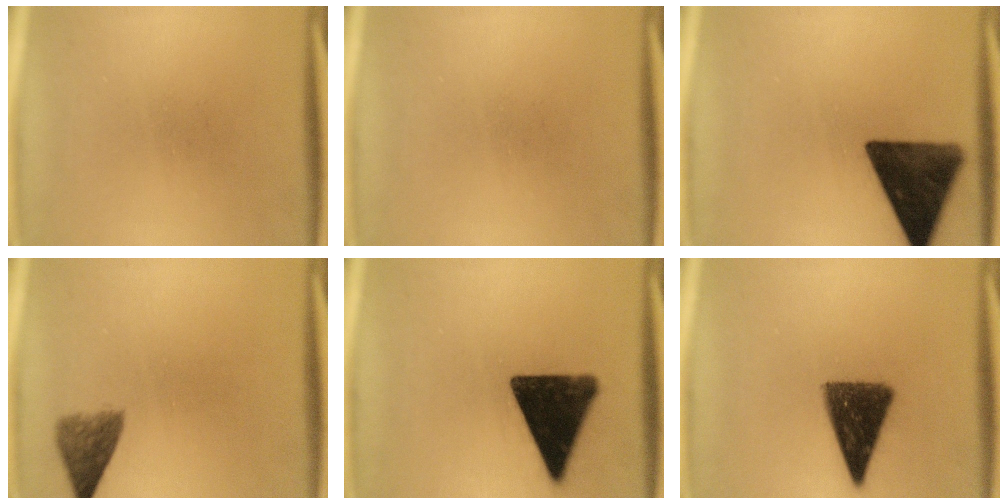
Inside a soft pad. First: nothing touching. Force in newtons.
{"total": 0.0}
{"total": 14.9}
{"total": 4.1}
{"total": 15.7}
{"total": 12.0}